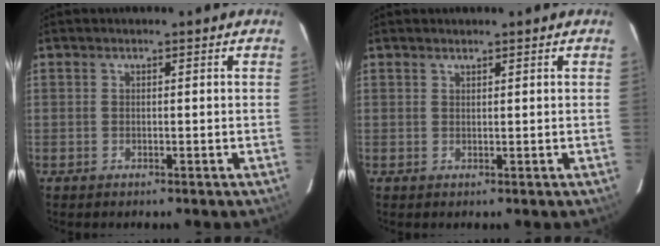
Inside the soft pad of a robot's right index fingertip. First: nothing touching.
{"total": 0.6, "force": [0.6, 0.1, 0.1], "torque": [-0.003, 0.001, 0.012]}